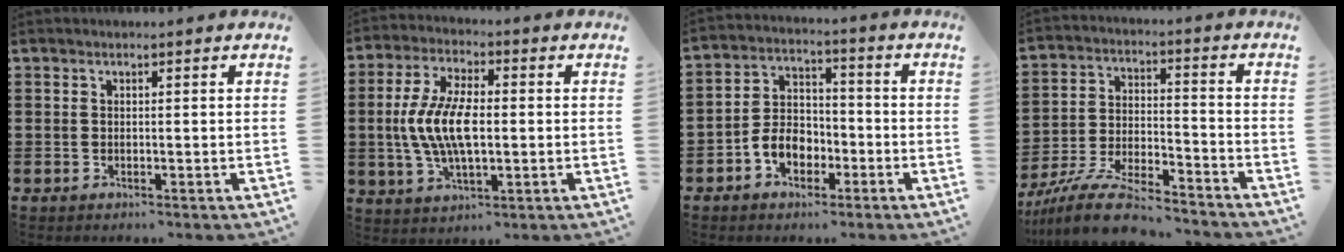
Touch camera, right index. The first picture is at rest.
{"total": 9.5, "force": [-0.5, 4.1, 8.6], "torque": [-0.194, -0.003, -0.017]}
{"total": 5.8, "force": [-2.7, 4.2, 3.0], "torque": [-0.069, 0.011, -0.054]}
{"total": 10.4, "force": [-9.4, 1.2, 4.2], "torque": [-0.090, 0.019, -0.187]}